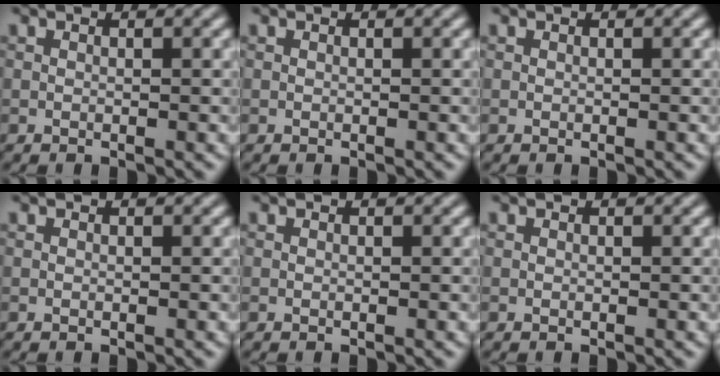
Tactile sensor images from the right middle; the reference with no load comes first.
{"total": 0.0}
{"total": 0.0}
{"total": 0.0}
{"total": 0.0}
{"total": 0.0}